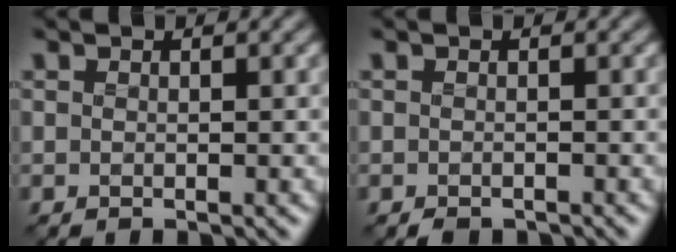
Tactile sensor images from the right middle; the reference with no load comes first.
{"total": 0.7, "force": [-0.7, 0.1, 0.0], "torque": [-0.003, -0.001, -0.009]}